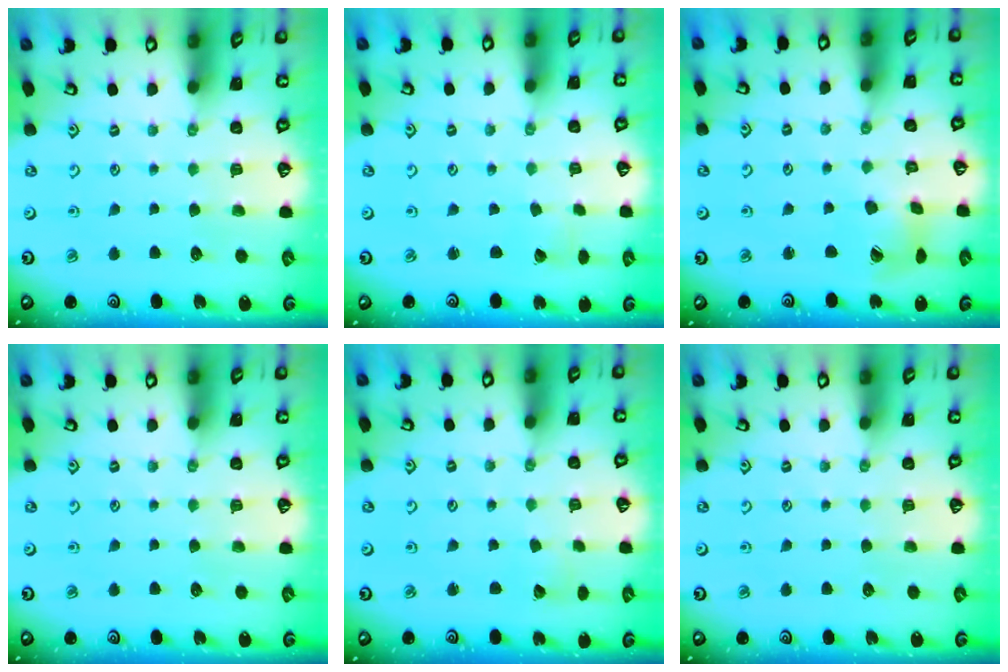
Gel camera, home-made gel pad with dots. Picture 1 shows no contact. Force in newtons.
{"total": 0.0}
{"total": 6.4, "press": 6.3, "slide": 0.8}
{"total": 0.0}
{"total": 2.5, "press": 2.5, "slide": 0.4}
{"total": 0.0}